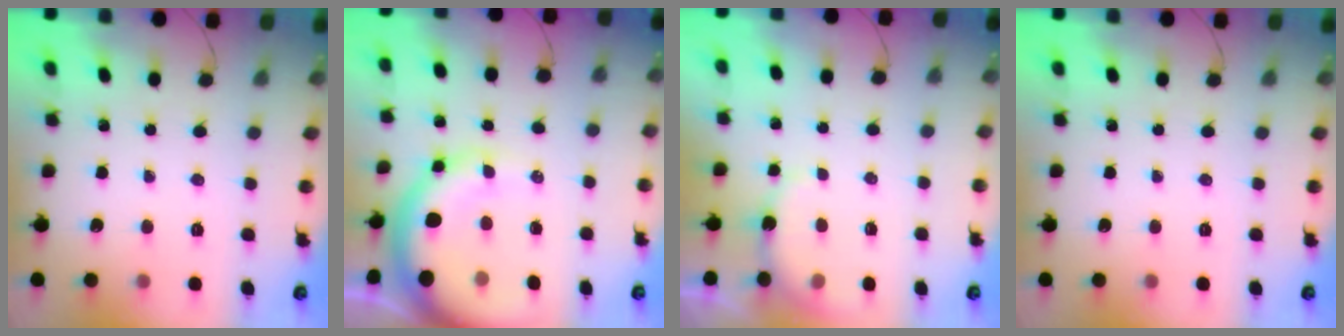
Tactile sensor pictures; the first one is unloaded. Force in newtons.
{"total": 12.6, "press": 12.3, "slide": 2.9}
{"total": 3.4, "press": 3.3, "slide": 0.8}
{"total": 0.0}